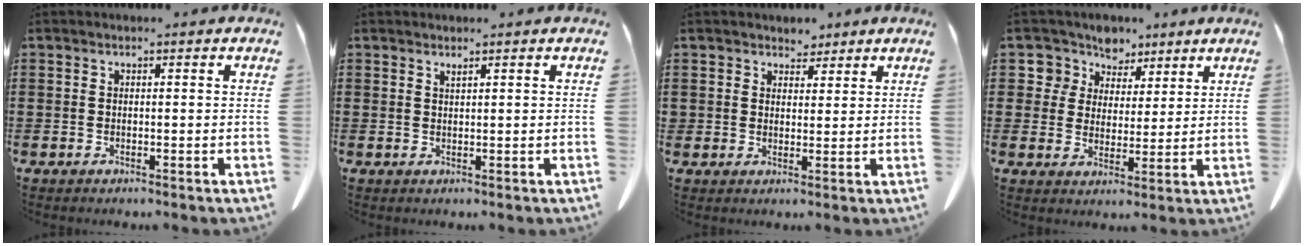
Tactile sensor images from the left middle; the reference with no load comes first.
{"total": 0.9, "force": [0.8, -0.1, 0.4], "torque": [-0.008, -0.002, 0.015]}
{"total": 3.3, "force": [2.7, 1.9, -0.1], "torque": [-0.003, 0.002, 0.050]}
{"total": 5.9, "force": [4.3, 4.1, -0.1], "torque": [-0.038, -0.015, 0.077]}